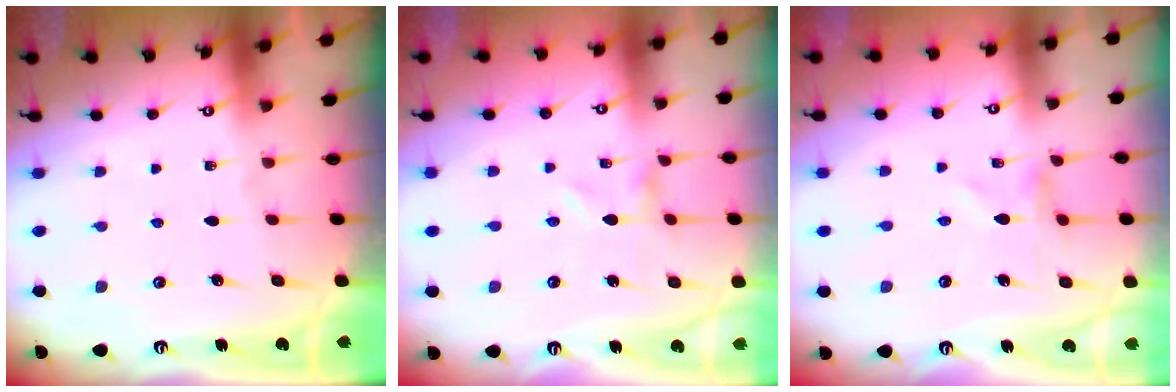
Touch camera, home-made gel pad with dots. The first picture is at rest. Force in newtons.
{"total": 0.0}
{"total": 0.0}